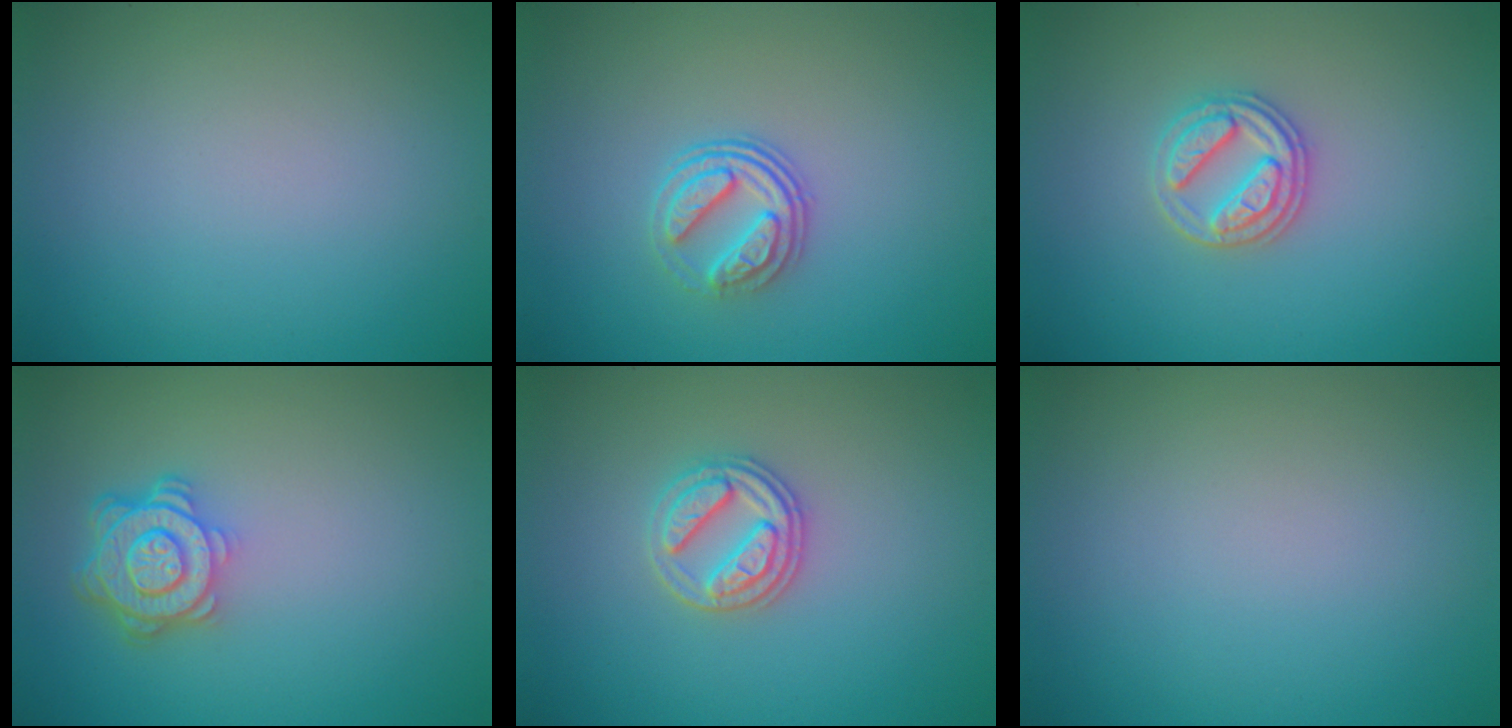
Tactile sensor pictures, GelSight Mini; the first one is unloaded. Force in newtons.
{"total": 3.1, "press": 2.6, "slide": 1.8}
{"total": 2.8, "press": 2.7, "slide": 0.8}
{"total": 4.7, "press": 3.6, "slide": 3.1}
{"total": 2.8, "press": 2.7, "slide": 0.8}
{"total": 0.0}